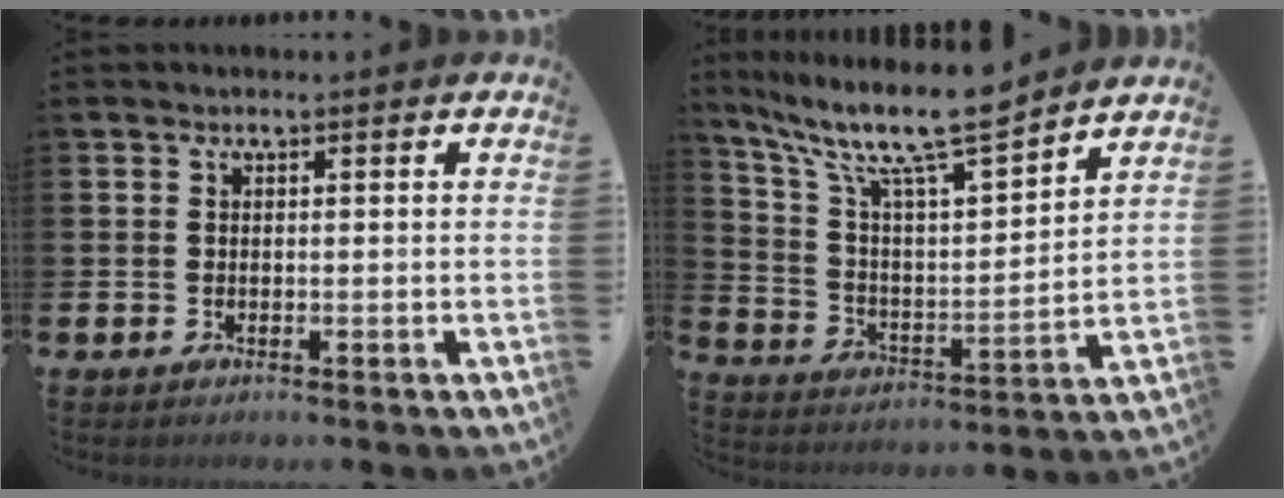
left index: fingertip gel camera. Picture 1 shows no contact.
{"total": 12.2, "force": [10.3, 2.0, 6.1], "torque": [-0.143, -0.061, 0.177]}